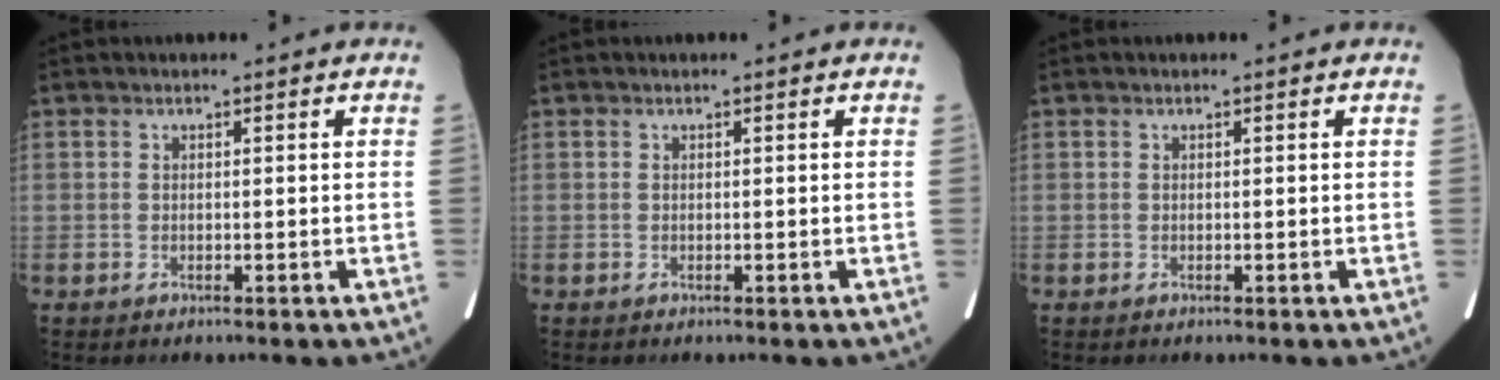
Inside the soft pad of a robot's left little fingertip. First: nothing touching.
{"total": 0.0}
{"total": 0.0}